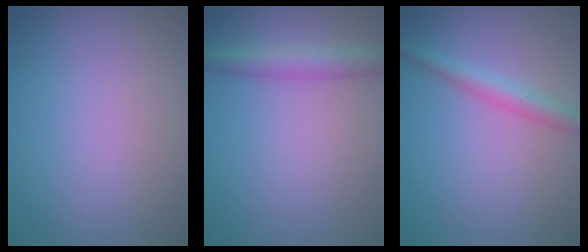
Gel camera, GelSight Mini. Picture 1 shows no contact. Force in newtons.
{"total": 3.3, "press": 3.3, "slide": 0.2}
{"total": 2.5, "press": 2.5, "slide": 0.0}